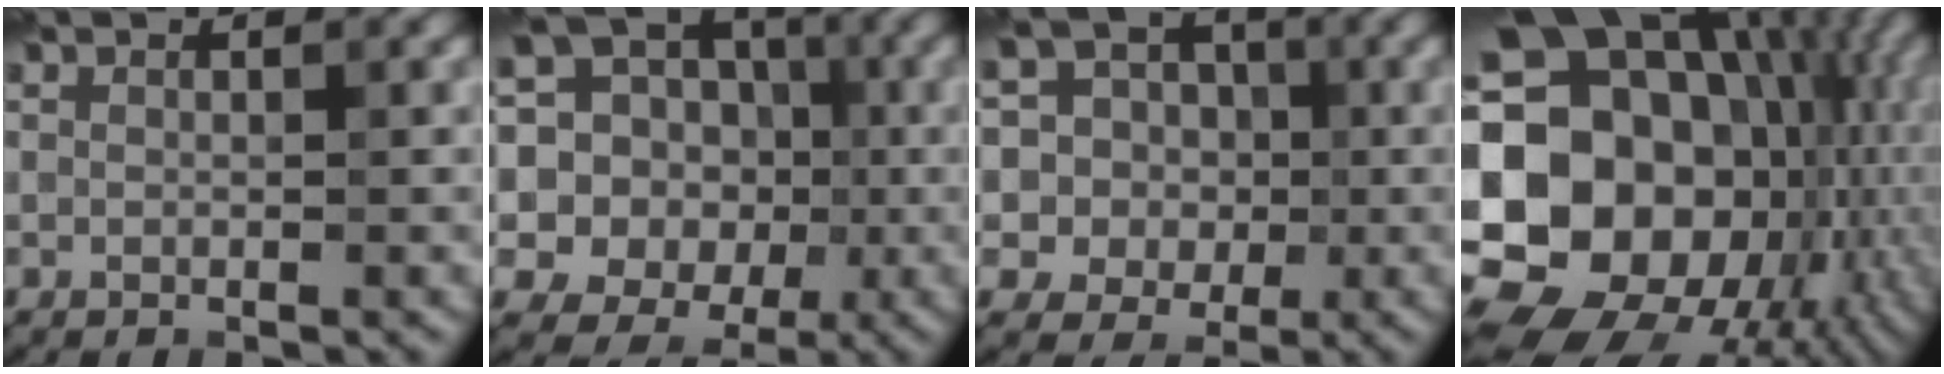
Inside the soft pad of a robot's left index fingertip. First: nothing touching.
{"total": 17.5, "force": [2.3, 16.0, 6.8], "torque": [-0.196, 0.032, 0.020]}
{"total": 11.1, "force": [2.7, 10.0, 3.9], "torque": [-0.120, 0.048, 0.029]}
{"total": 21.6, "force": [-0.5, 17.0, 13.4], "torque": [-0.261, 0.012, -0.017]}